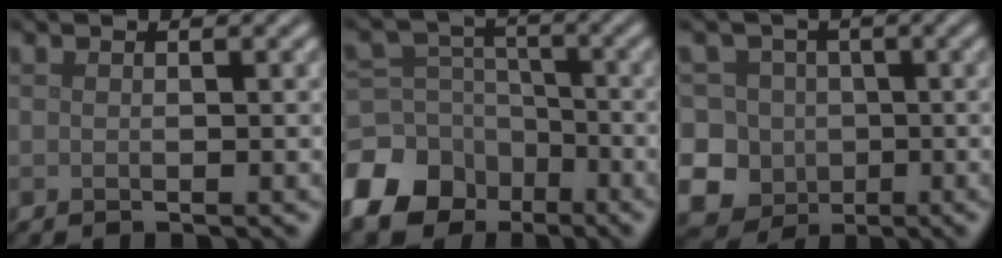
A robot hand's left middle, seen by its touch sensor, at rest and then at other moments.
{"total": 10.3, "force": [-6.0, 7.7, 3.2], "torque": [-0.089, -0.020, -0.118]}
{"total": 11.2, "force": [-2.3, 10.4, 3.5], "torque": [-0.077, 0.011, -0.071]}